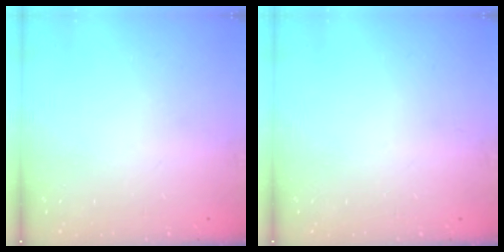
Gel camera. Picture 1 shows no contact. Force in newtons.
{"total": 0.0}